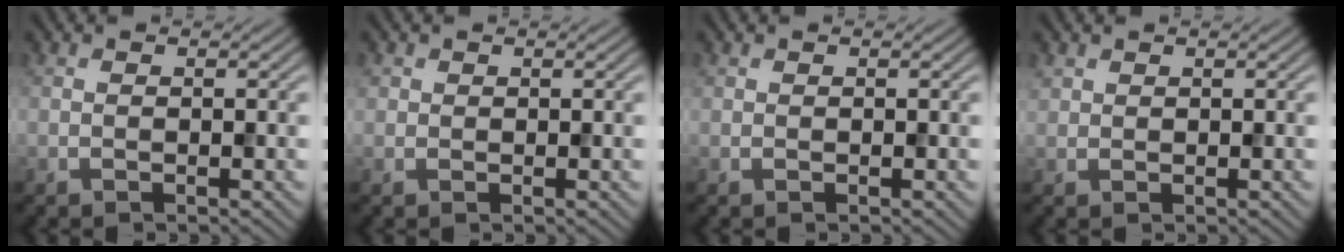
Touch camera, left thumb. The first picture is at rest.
{"total": 0.9, "force": [0.5, 0.8, 0.1], "torque": [-0.001, -0.001, 0.010]}
{"total": 0.0}
{"total": 1.1, "force": [0.8, 0.7, 0.1], "torque": [-0.004, 0.000, 0.021]}